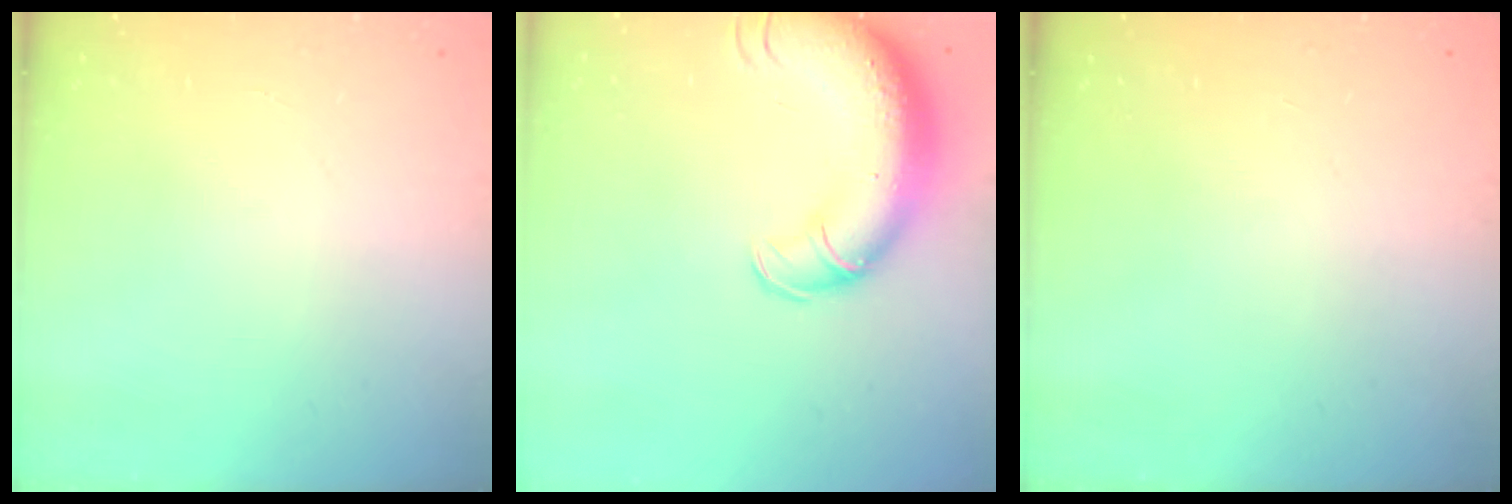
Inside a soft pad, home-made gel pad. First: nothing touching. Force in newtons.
{"total": 16.2, "press": 15.7, "slide": 3.9}
{"total": 0.0}